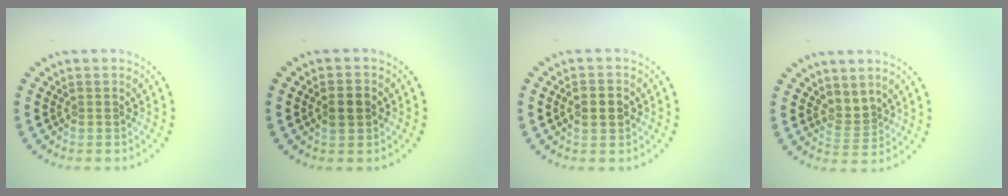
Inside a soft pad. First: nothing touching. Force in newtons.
{"total": 2.2, "press": 2.2, "slide": 0.2}
{"total": 2.6, "press": 2.6, "slide": 0.2}
{"total": 1.8, "press": 1.1, "slide": 1.4}